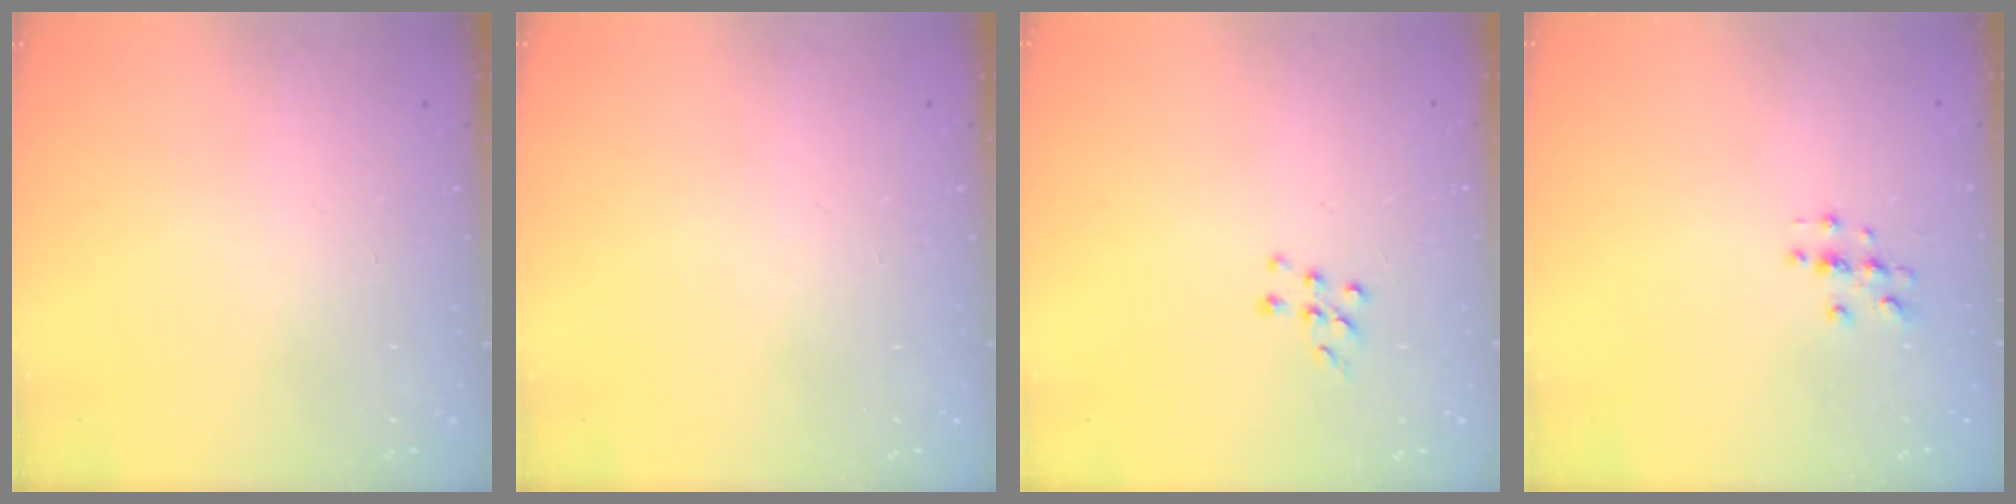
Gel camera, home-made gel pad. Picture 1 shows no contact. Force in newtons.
{"total": 0.0}
{"total": 5.6, "press": 5.6, "slide": 0.8}
{"total": 2.7, "press": 2.7, "slide": 0.3}